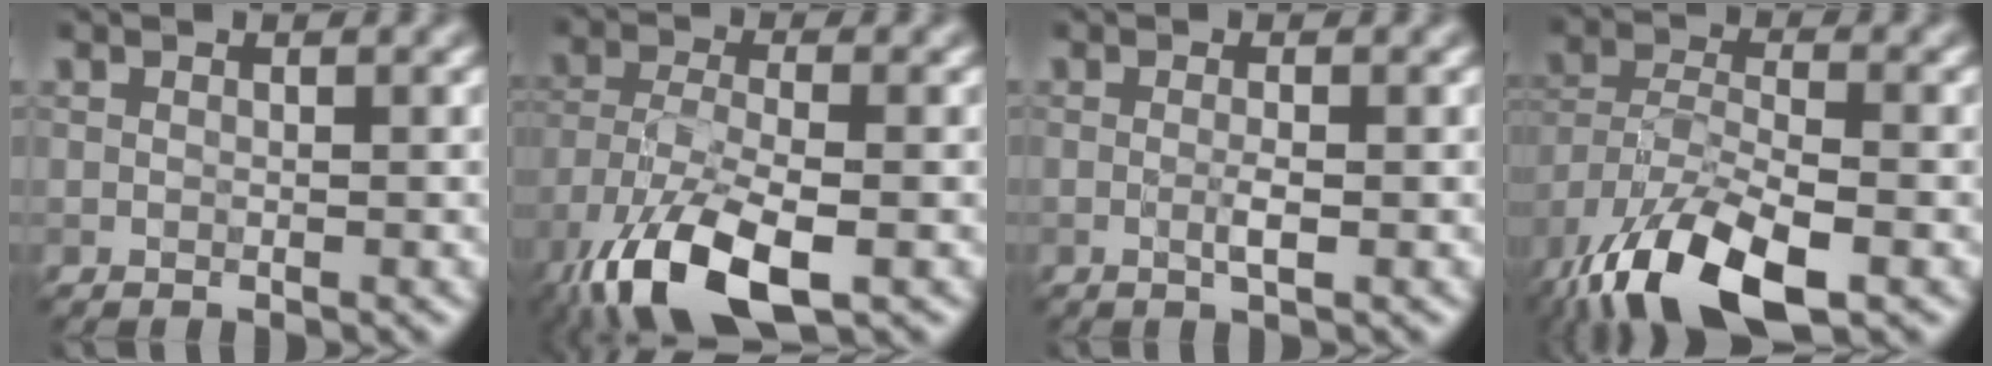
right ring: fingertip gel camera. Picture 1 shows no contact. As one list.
[{"total": 10.6, "force": [-6.0, 4.1, 7.7], "torque": [-0.168, -0.024, -0.118]}, {"total": 1.4, "force": [-0.2, 0.2, 1.4], "torque": [-0.025, -0.005, -0.004]}, {"total": 12.6, "force": [-7.9, 4.7, 8.6], "torque": [-0.178, -0.019, -0.149]}]